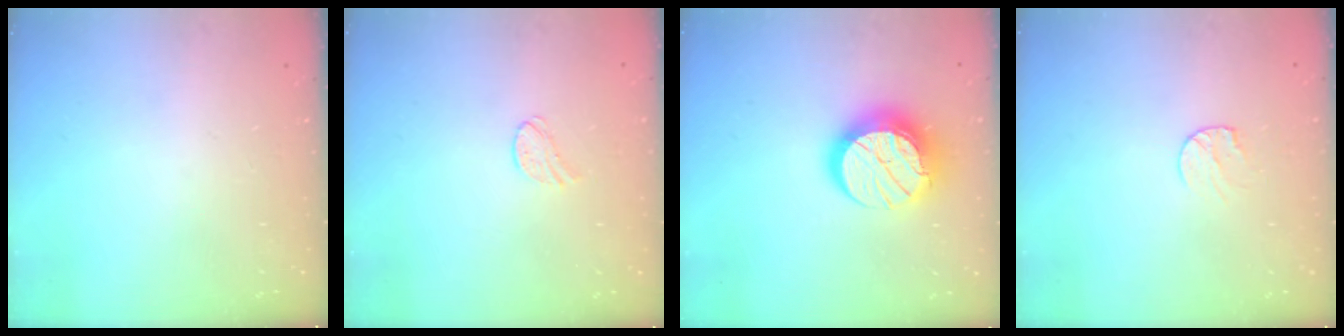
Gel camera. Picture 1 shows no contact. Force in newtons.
{"total": 6.1, "press": 6.1, "slide": 0.6}
{"total": 14.8, "press": 14.8, "slide": 1.2}
{"total": 5.6, "press": 5.5, "slide": 0.6}